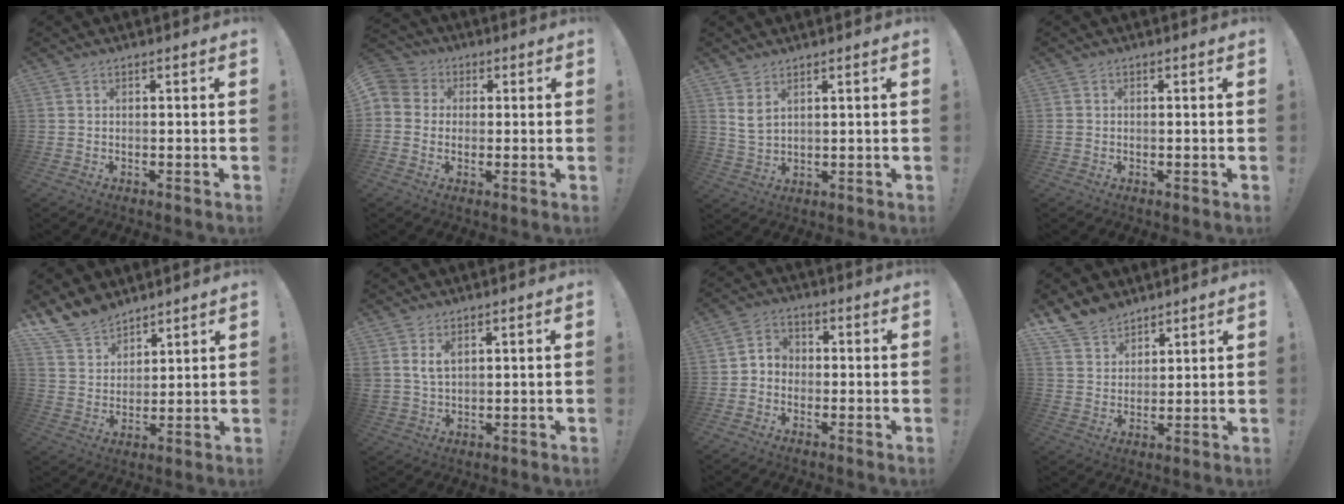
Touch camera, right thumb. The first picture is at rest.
{"total": 5.7, "force": [-0.2, 5.4, 1.9], "torque": [-0.034, 0.008, -0.002]}
{"total": 4.8, "force": [2.9, 2.3, 3.0], "torque": [-0.051, -0.013, 0.055]}
{"total": 1.0, "force": [-0.2, 0.9, 0.4], "torque": [-0.009, 0.004, -0.003]}
{"total": 11.3, "force": [9.7, 5.4, 2.0], "torque": [-0.045, -0.075, 0.190]}
{"total": 4.8, "force": [2.7, 2.8, 2.8], "torque": [-0.052, -0.007, 0.052]}
{"total": 4.2, "force": [-1.6, 3.6, 1.5], "torque": [-0.029, 0.015, -0.027]}
{"total": 9.5, "force": [7.8, 5.0, 1.8], "torque": [-0.037, -0.054, 0.155]}